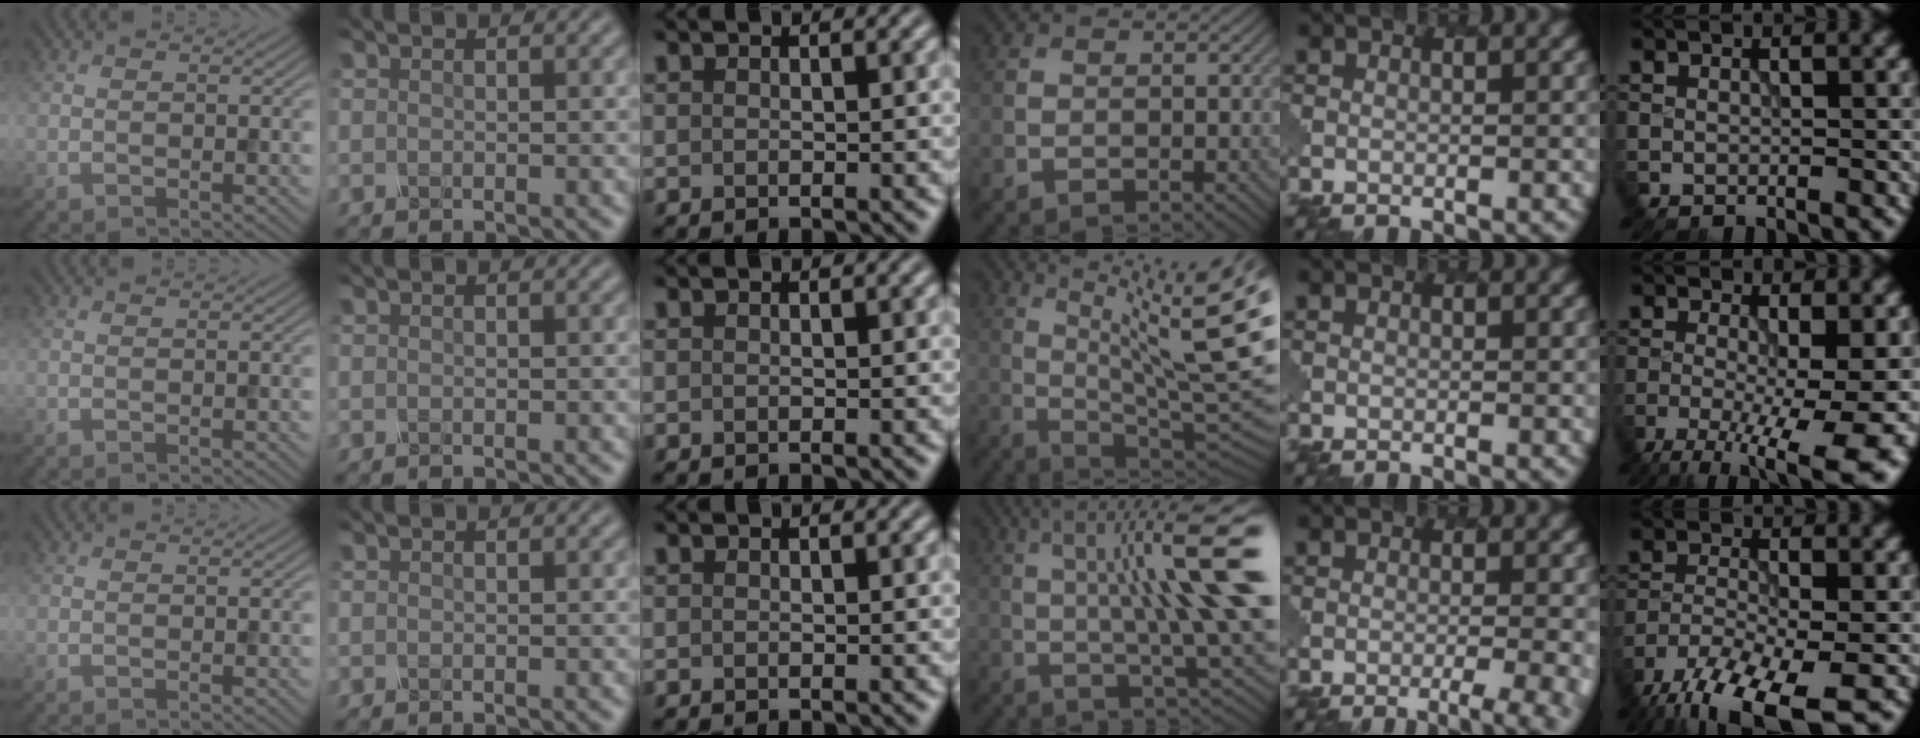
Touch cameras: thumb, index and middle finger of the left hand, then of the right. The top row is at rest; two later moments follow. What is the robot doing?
{"motion": "pour", "object": "mug"}